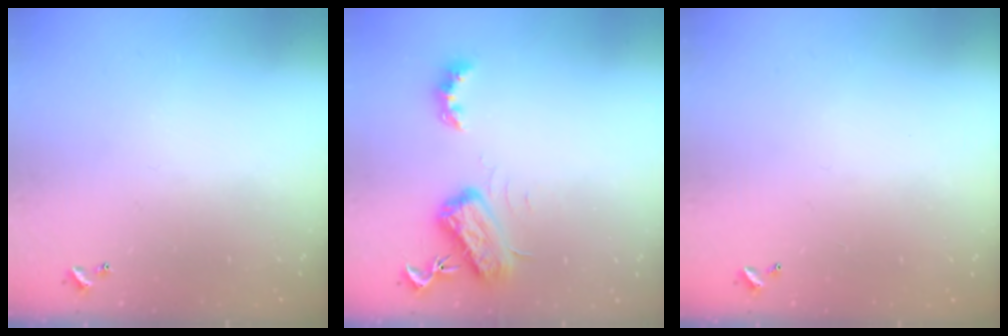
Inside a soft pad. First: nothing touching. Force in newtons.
{"total": 5.4, "press": 5.4, "slide": 0.5}
{"total": 2.9, "press": 2.9, "slide": 0.1}